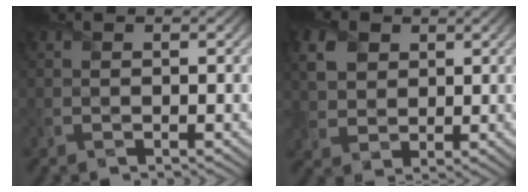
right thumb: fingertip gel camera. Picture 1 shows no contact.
{"total": 5.7, "force": [2.4, 4.1, 3.1], "torque": [-0.087, 0.004, 0.046]}